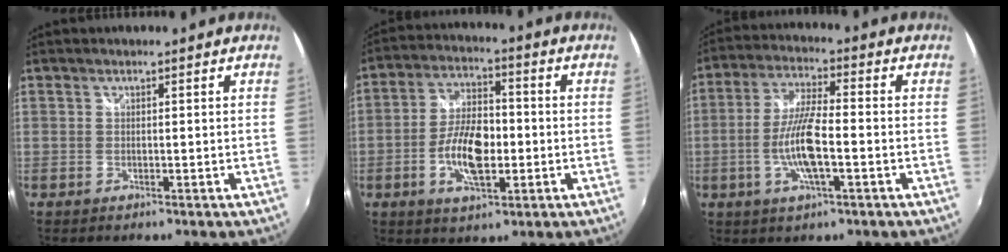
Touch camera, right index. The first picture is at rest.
{"total": 10.8, "force": [-2.5, 5.1, 9.2], "torque": [-0.181, 0.003, -0.044]}
{"total": 9.9, "force": [-2.7, 1.9, 9.4], "torque": [-0.189, -0.003, -0.052]}